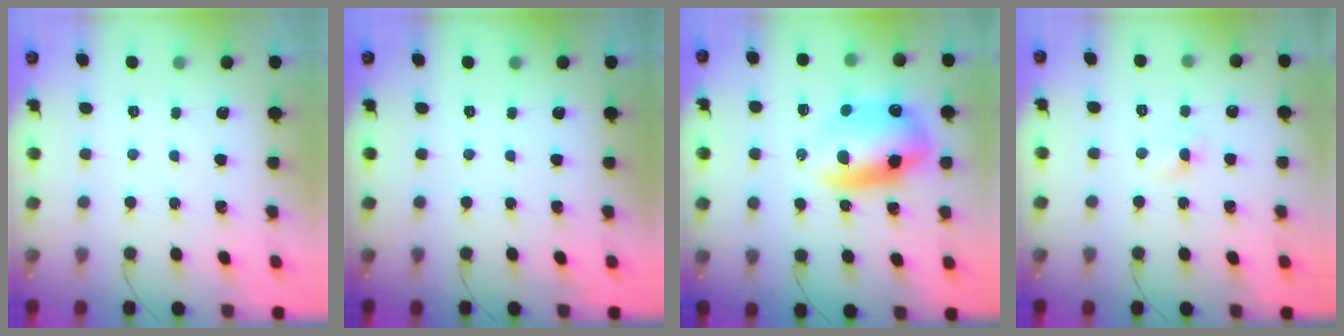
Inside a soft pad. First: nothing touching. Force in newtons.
{"total": 0.0}
{"total": 14.3, "press": 13.8, "slide": 3.7}
{"total": 4.2, "press": 4.0, "slide": 1.3}